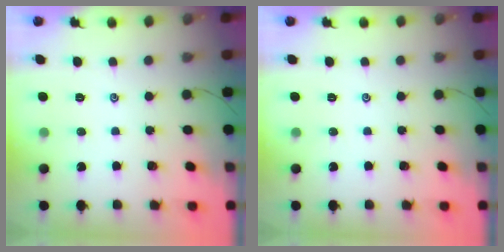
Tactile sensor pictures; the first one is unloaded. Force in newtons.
{"total": 0.0}